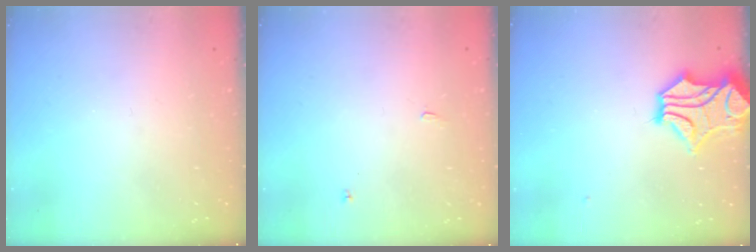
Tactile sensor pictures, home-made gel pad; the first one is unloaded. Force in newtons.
{"total": 1.8, "press": 1.8, "slide": 0.3}
{"total": 6.9, "press": 6.6, "slide": 2.0}